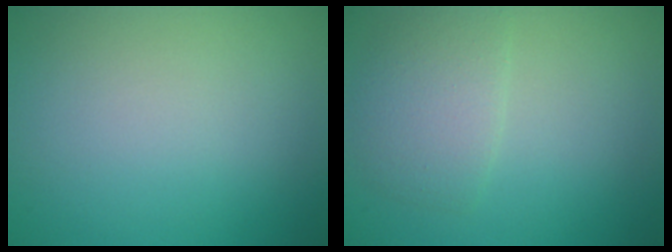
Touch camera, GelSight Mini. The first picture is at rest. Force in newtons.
{"total": 2.9, "press": 2.9, "slide": 0.1}